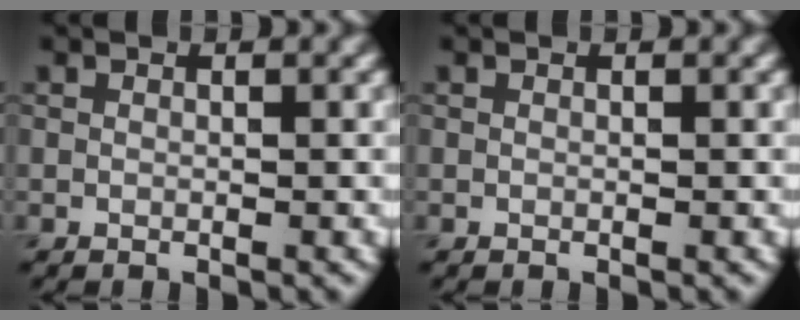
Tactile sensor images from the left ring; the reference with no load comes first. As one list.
[{"total": 0.0}]